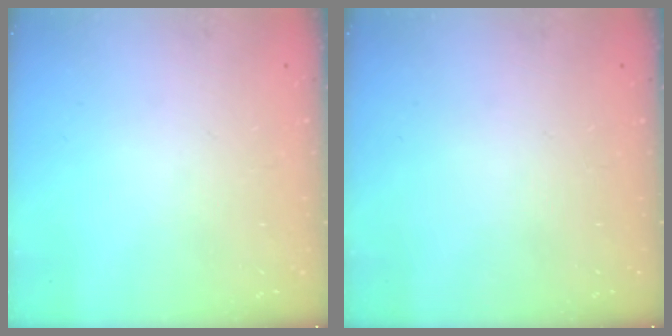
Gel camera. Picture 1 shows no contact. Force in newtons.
{"total": 0.0}